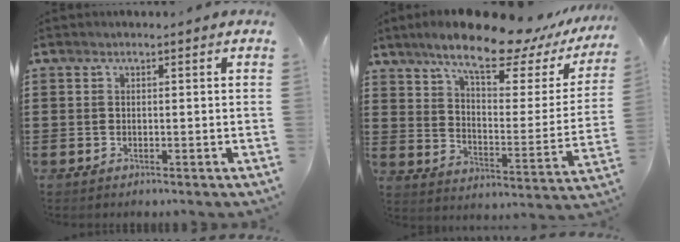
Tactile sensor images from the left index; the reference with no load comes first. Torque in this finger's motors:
{"motor_torque": [2.14, 0.00, 1.05, 0.21]}